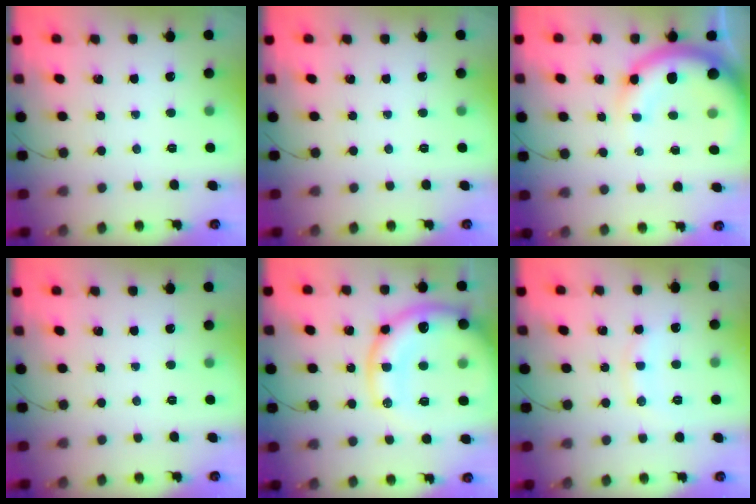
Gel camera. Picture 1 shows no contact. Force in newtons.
{"total": 0.0}
{"total": 11.1, "press": 10.9, "slide": 2.2}
{"total": 0.0}
{"total": 25.2, "press": 24.6, "slide": 5.3}
{"total": 8.4, "press": 8.4, "slide": 1.0}